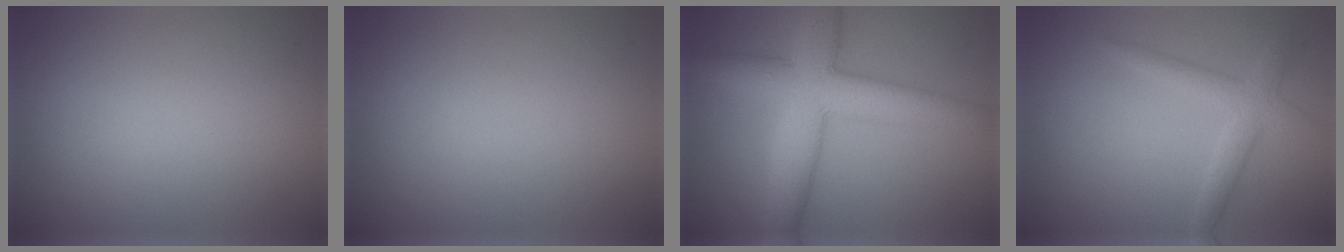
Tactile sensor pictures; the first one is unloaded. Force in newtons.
{"total": 0.0}
{"total": 7.6, "press": 7.6, "slide": 0.1}
{"total": 2.6, "press": 2.6, "slide": 0.1}